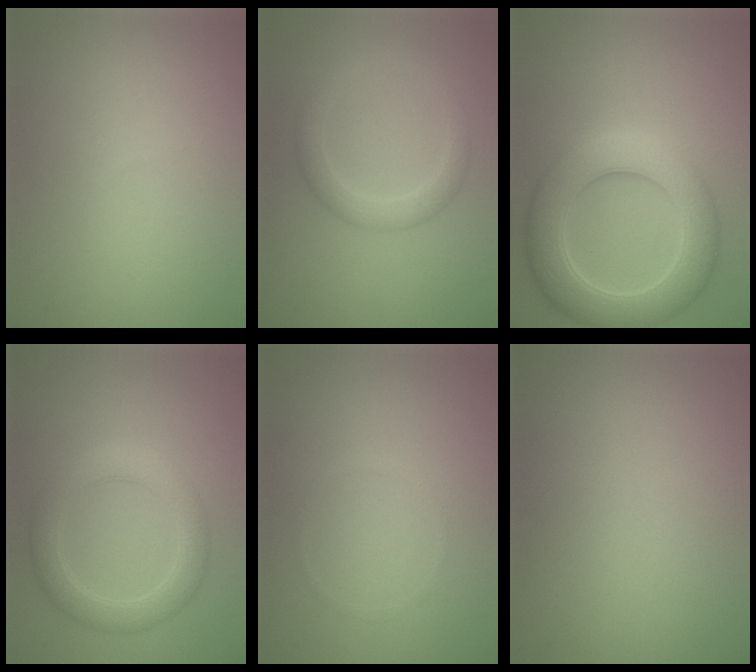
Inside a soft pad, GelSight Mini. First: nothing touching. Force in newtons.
{"total": 2.7, "press": 2.7, "slide": 0.1}
{"total": 7.5, "press": 7.5, "slide": 0.2}
{"total": 3.9, "press": 3.9, "slide": 0.2}
{"total": 0.5, "press": 0.5, "slide": 0.1}
{"total": 0.0}